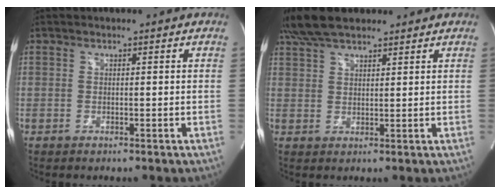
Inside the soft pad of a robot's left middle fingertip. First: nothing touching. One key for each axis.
{"total": 8.1, "fx": 6.6, "fy": 2.4, "fz": 4.1, "tx": -0.086, "ty": 0.030, "tz": 0.125}